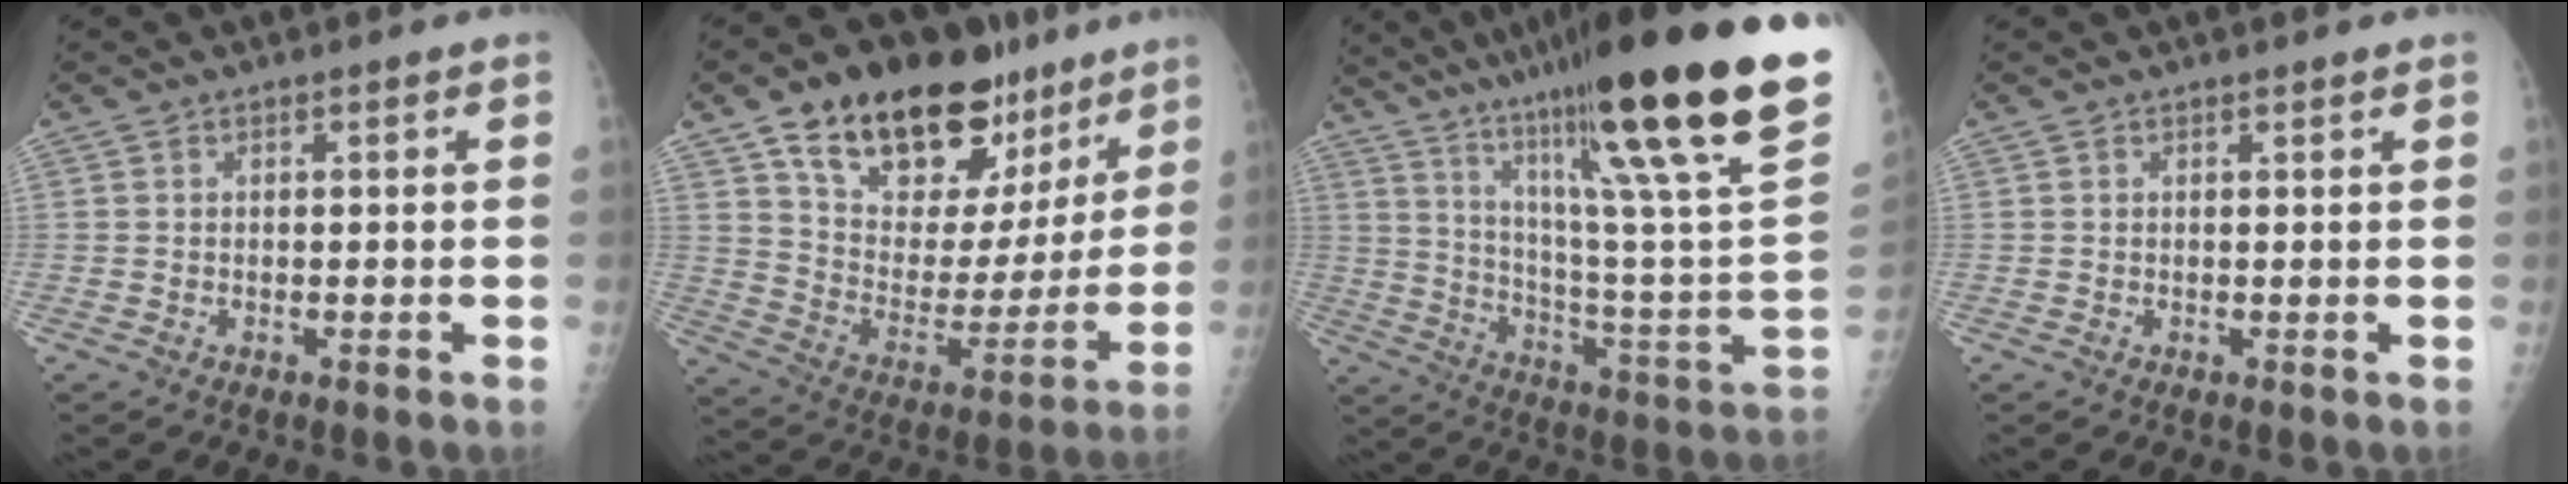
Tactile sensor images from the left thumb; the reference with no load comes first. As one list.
[{"total": 26.1, "force": [16.6, 13.8, 14.7], "torque": [-0.187, -0.046, 0.271]}, {"total": 34.8, "force": [22.2, 2.9, 26.6], "torque": [-0.345, -0.084, 0.346]}, {"total": 0.5, "force": [0.4, 0.0, 0.3], "torque": [-0.008, -0.001, 0.009]}]